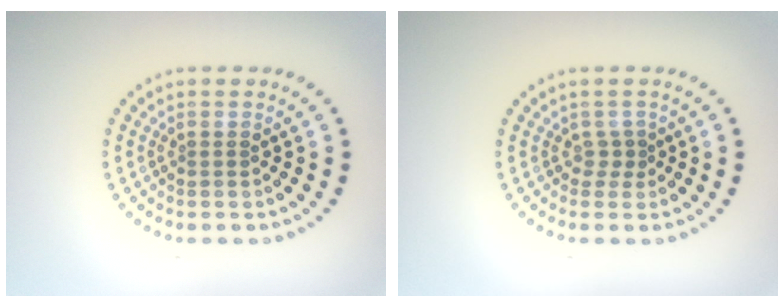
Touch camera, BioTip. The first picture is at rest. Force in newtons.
{"total": 1.0, "press": 0.8, "slide": 0.6}